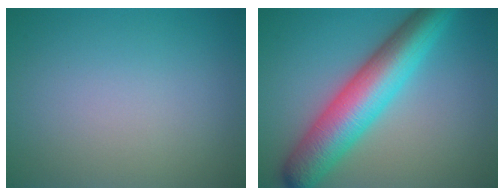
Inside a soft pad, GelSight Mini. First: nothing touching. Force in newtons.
{"total": 8.9, "press": 8.9, "slide": 0.1}